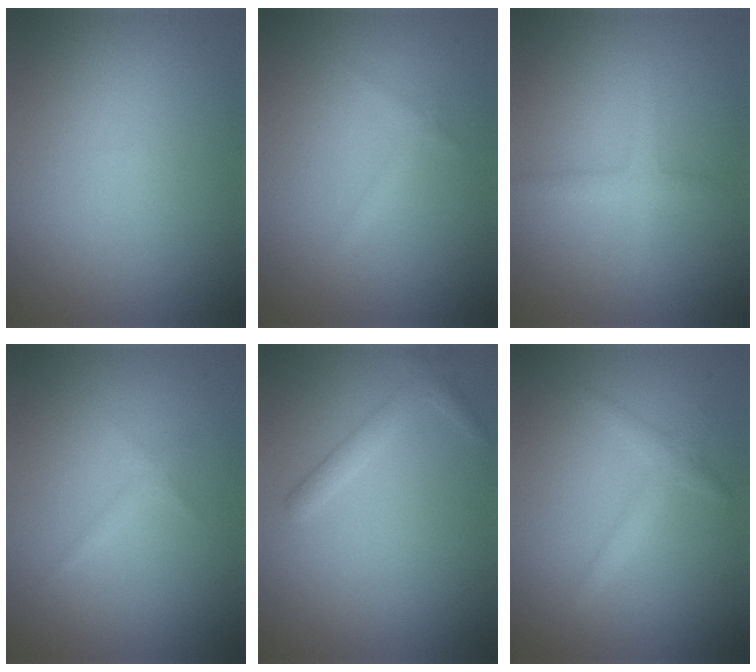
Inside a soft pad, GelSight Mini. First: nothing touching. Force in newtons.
{"total": 0.8, "press": 0.8, "slide": 0.0}
{"total": 1.6, "press": 1.6, "slide": 0.1}
{"total": 0.9, "press": 0.9, "slide": 0.0}
{"total": 1.6, "press": 1.6, "slide": 0.1}
{"total": 1.7, "press": 1.7, "slide": 0.1}